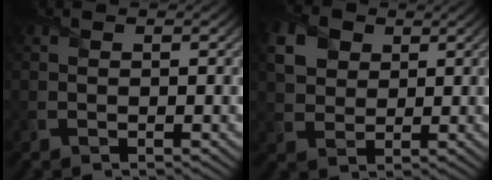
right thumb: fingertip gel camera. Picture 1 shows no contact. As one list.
[{"total": 5.4, "force": [2.1, 4.0, 2.9], "torque": [-0.080, 0.007, 0.038]}]